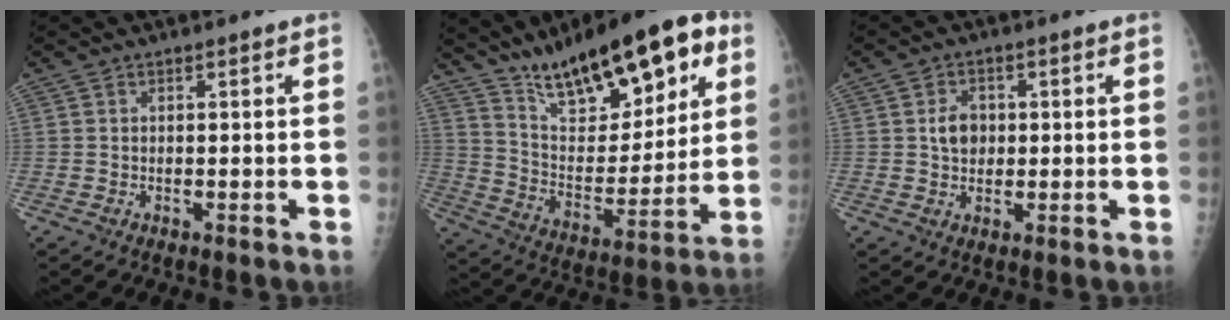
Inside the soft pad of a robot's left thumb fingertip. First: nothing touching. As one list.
[{"total": 23.9, "force": [14.1, 9.4, 16.9], "torque": [-0.215, -0.046, 0.238]}, {"total": 4.2, "force": [0.4, 3.4, 2.4], "torque": [-0.025, 0.001, 0.004]}]